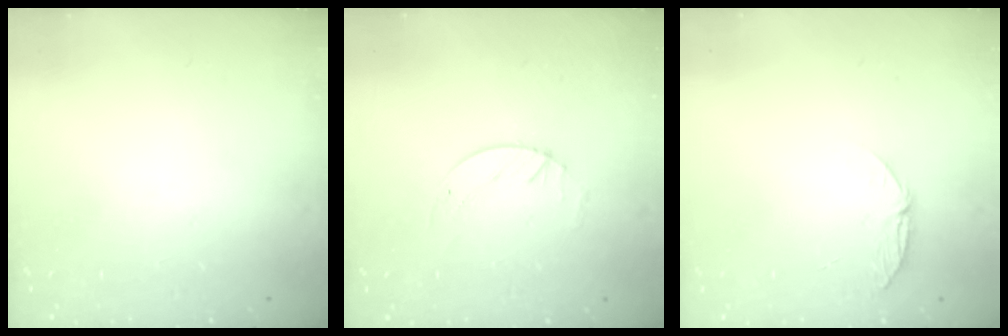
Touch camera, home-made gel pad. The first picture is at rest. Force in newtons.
{"total": 2.0, "press": 2.0, "slide": 0.2}
{"total": 6.1, "press": 6.1, "slide": 0.7}